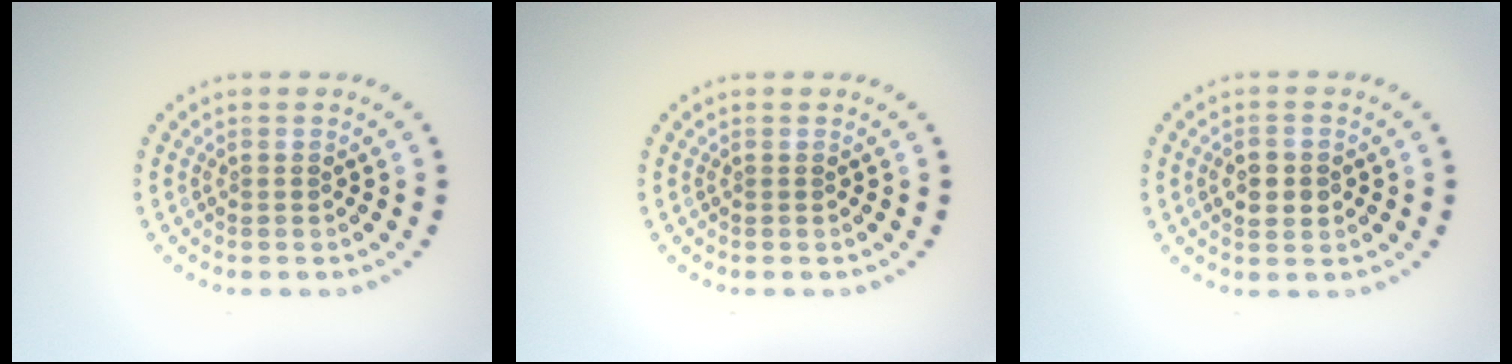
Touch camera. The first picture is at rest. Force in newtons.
{"total": 0.0}
{"total": 2.8, "press": 2.8, "slide": 0.0}